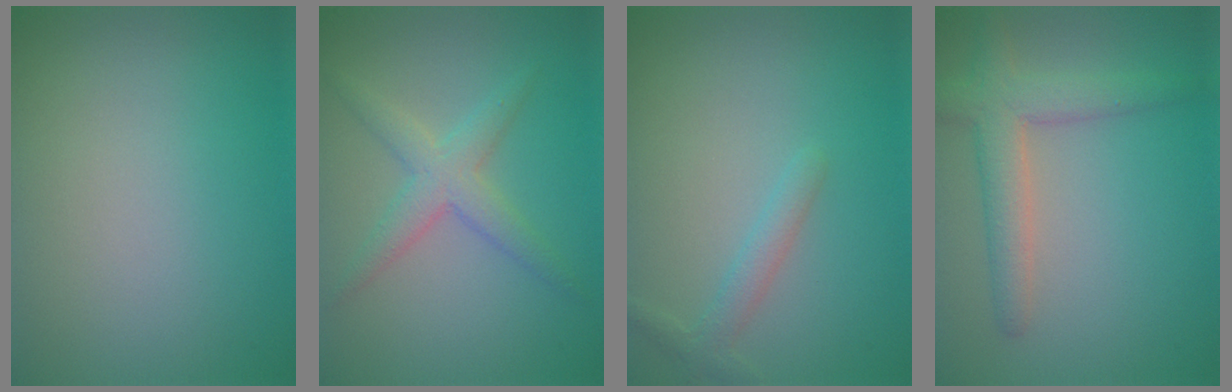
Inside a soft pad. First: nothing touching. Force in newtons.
{"total": 3.0, "press": 3.0, "slide": 0.1}
{"total": 1.7, "press": 1.7, "slide": 0.1}
{"total": 4.0, "press": 4.0, "slide": 0.3}